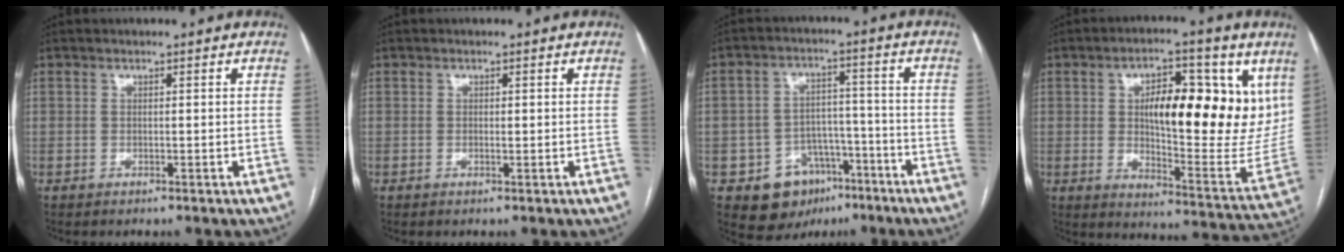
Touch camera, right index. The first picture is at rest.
{"total": 0.7, "force": [0.0, 0.2, 0.6], "torque": [-0.010, -0.001, 0.000]}
{"total": 9.5, "force": [-4.9, 7.5, 3.1], "torque": [-0.047, 0.027, -0.064]}
{"total": 21.3, "force": [6.6, 7.2, 19.0], "torque": [-0.264, 0.014, 0.107]}